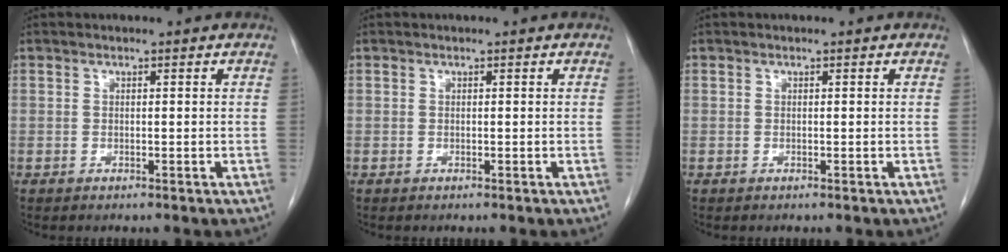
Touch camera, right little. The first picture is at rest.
{"total": 0.0}
{"total": 0.0}